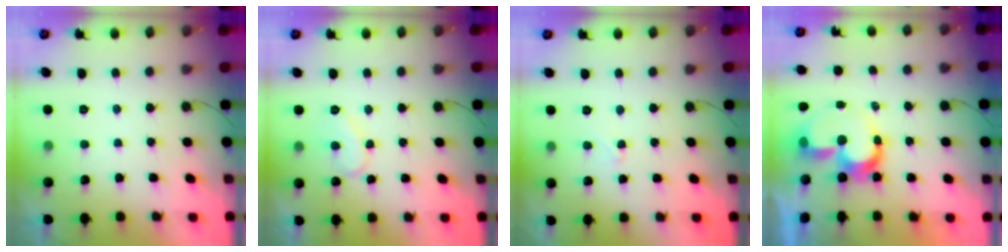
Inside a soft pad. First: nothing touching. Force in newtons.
{"total": 9.0, "press": 9.0, "slide": 0.7}
{"total": 2.0, "press": 2.0, "slide": 0.2}
{"total": 10.6, "press": 10.5, "slide": 1.0}